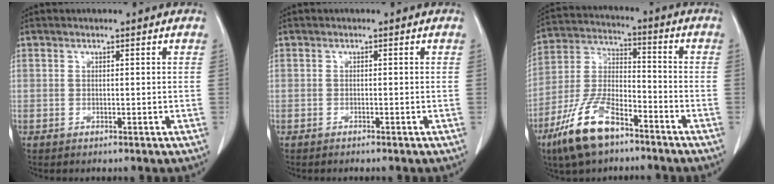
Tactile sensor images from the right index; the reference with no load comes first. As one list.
[{"total": 1.0, "force": [-0.9, 0.0, 0.5], "torque": [-0.010, -0.001, -0.010]}, {"total": 13.0, "force": [-8.5, 4.8, 8.6], "torque": [-0.187, -0.008, -0.165]}]